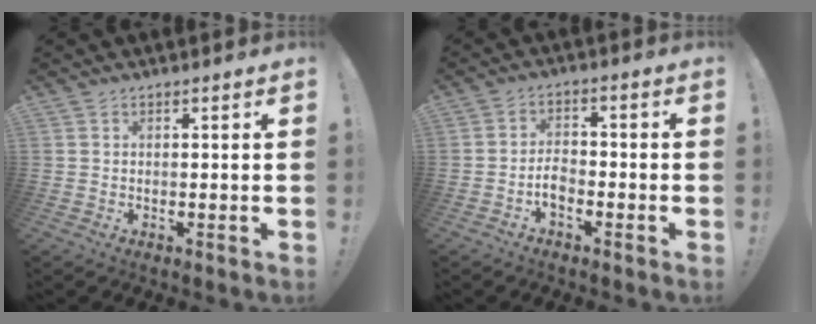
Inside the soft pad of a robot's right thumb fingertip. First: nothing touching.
{"total": 4.6, "force": [-2.5, 2.3, 3.0], "torque": [-0.058, 0.005, -0.045]}